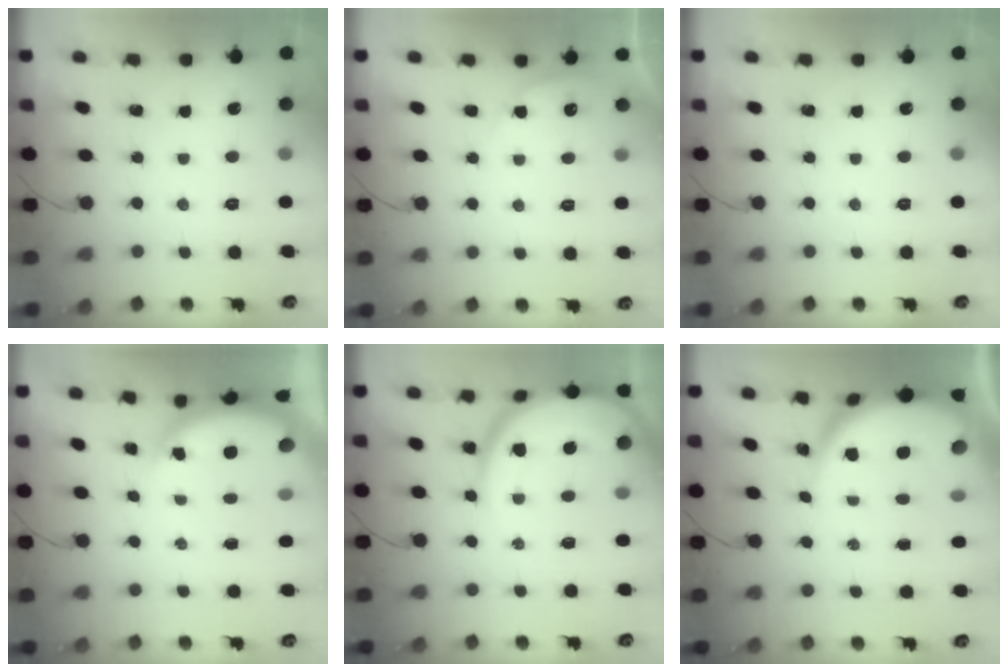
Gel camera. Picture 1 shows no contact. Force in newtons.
{"total": 5.0, "press": 4.6, "slide": 1.8}
{"total": 0.0}
{"total": 4.6, "press": 4.6, "slide": 0.1}
{"total": 13.7, "press": 13.6, "slide": 1.9}
{"total": 8.5, "press": 8.4, "slide": 0.8}